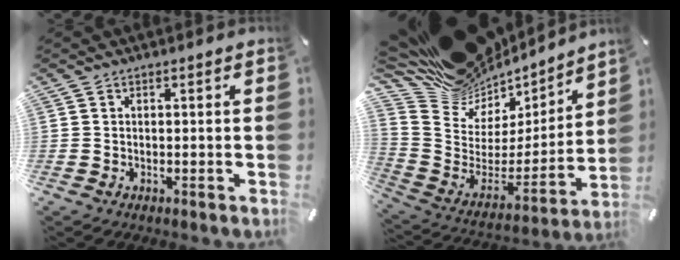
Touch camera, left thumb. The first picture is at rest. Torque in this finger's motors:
{"motor_torque": [2.23, -0.41, 0.48, -2.29, 0.06]}